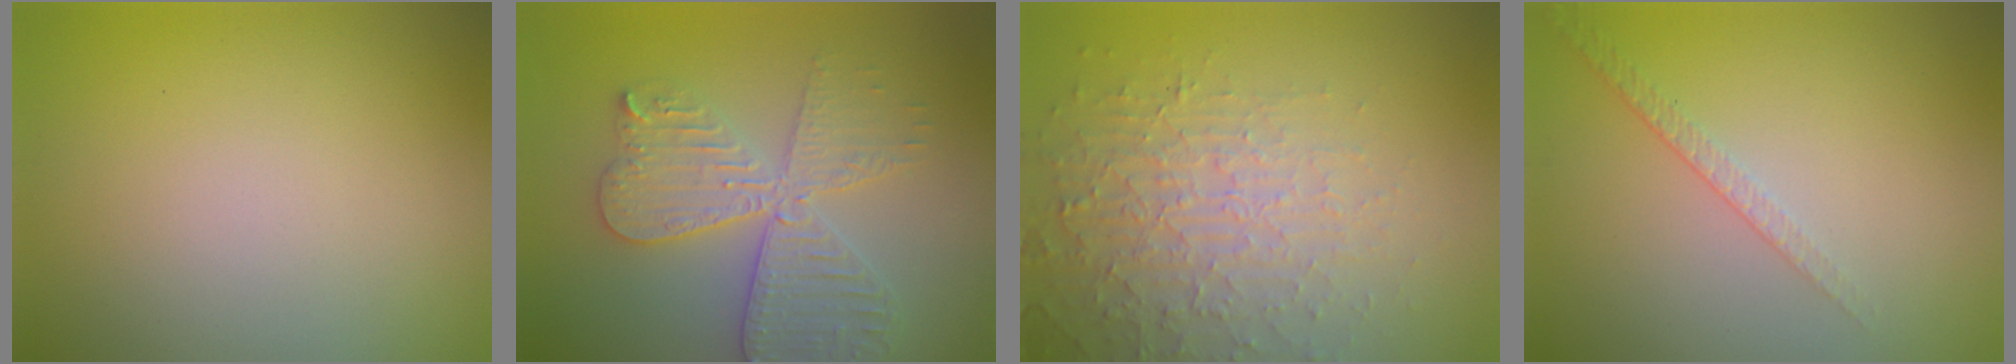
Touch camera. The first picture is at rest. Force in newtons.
{"total": 5.7, "press": 5.7, "slide": 0.9}
{"total": 3.9, "press": 3.8, "slide": 0.8}
{"total": 1.4, "press": 0.8, "slide": 1.1}